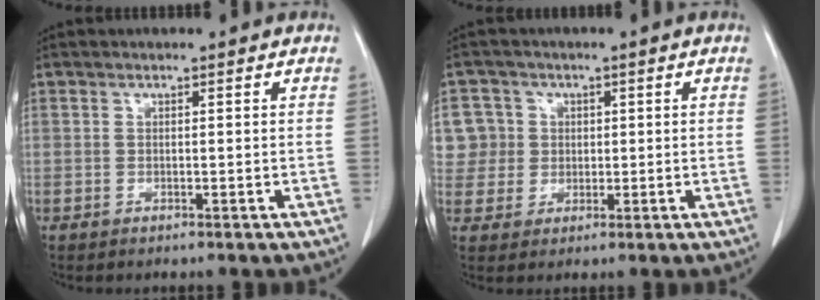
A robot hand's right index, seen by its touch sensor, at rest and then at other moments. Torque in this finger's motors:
{"motor_torque": [0.06, 0.03, 0.03, 0.01]}